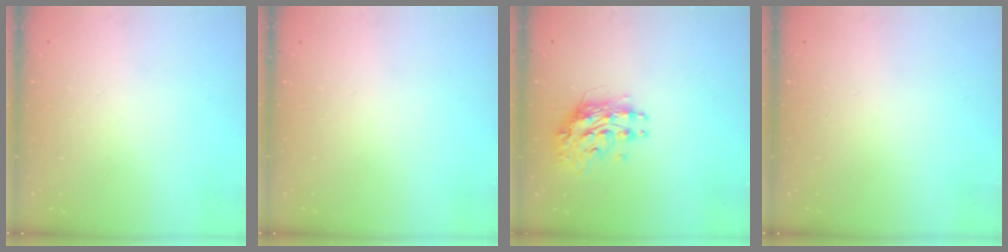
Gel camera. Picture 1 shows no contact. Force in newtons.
{"total": 0.0}
{"total": 10.3, "press": 10.2, "slide": 1.0}
{"total": 0.0}